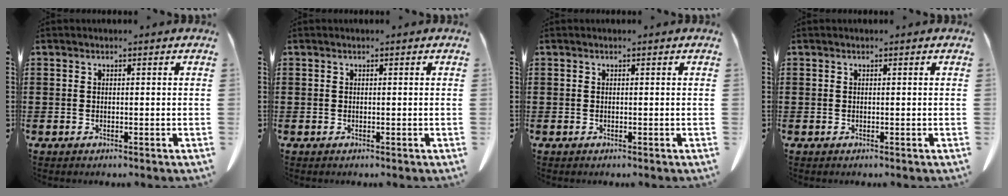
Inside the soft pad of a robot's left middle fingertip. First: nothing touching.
{"total": 0.0}
{"total": 0.0}
{"total": 0.0}